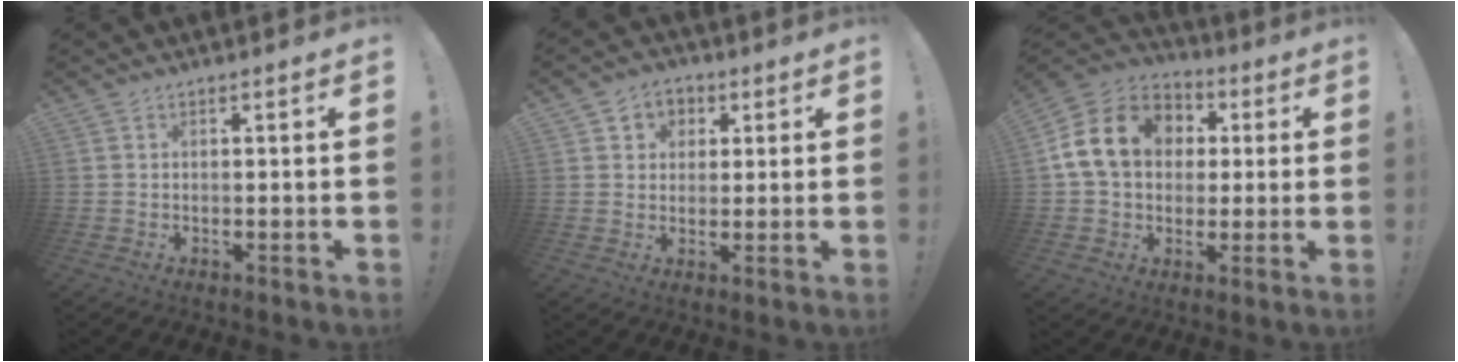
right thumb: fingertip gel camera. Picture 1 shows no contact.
{"total": 5.6, "force": [1.0, 5.3, 1.3], "torque": [-0.016, -0.001, 0.020]}
{"total": 17.0, "force": [3.7, 13.1, 10.1], "torque": [-0.166, 0.005, 0.071]}